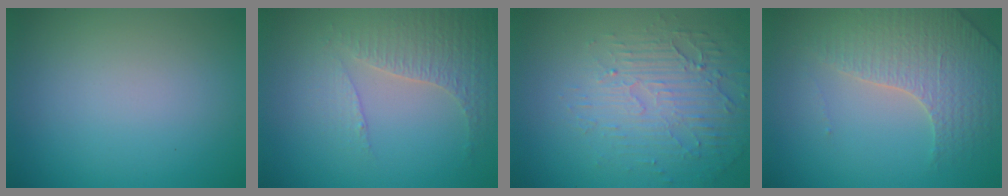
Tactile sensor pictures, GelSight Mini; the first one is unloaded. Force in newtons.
{"total": 4.2, "press": 3.0, "slide": 2.9}
{"total": 5.7, "press": 3.3, "slide": 4.7}
{"total": 3.7, "press": 3.6, "slide": 1.0}